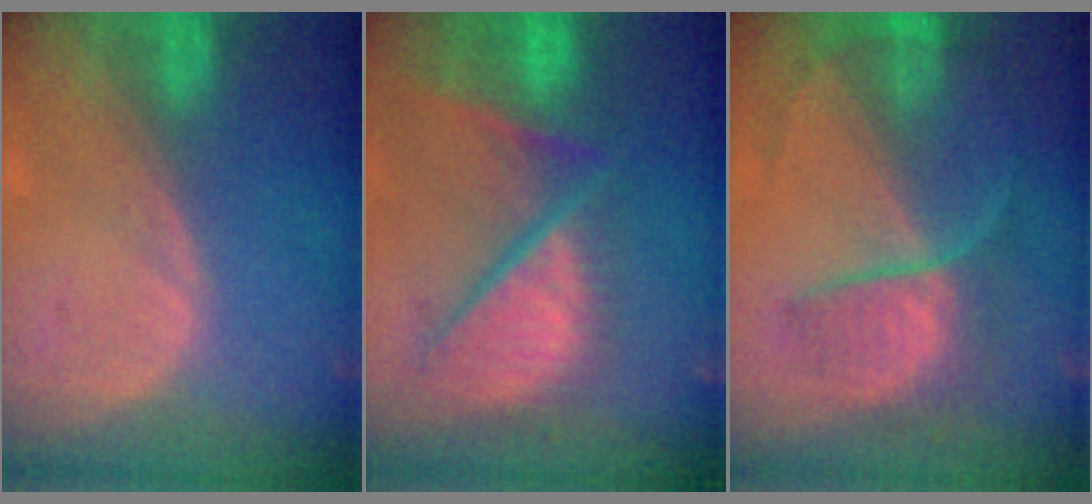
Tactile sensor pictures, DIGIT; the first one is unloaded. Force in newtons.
{"total": 12.4, "press": 10.1, "slide": 7.1}
{"total": 6.8, "press": 6.6, "slide": 1.6}